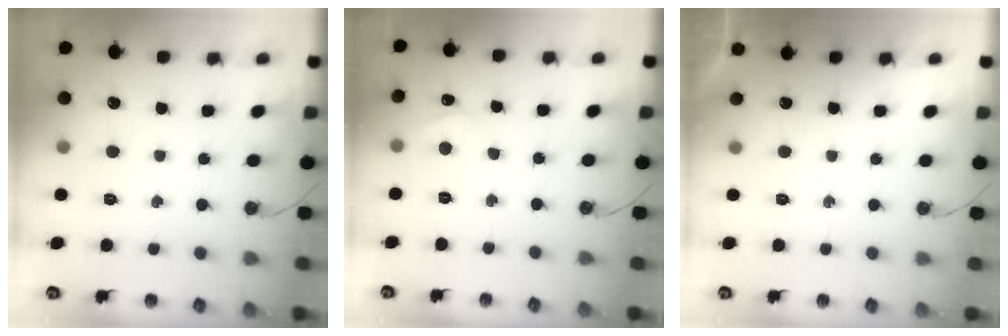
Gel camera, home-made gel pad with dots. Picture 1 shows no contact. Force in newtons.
{"total": 2.4, "press": 2.4, "slide": 0.4}
{"total": 0.0}